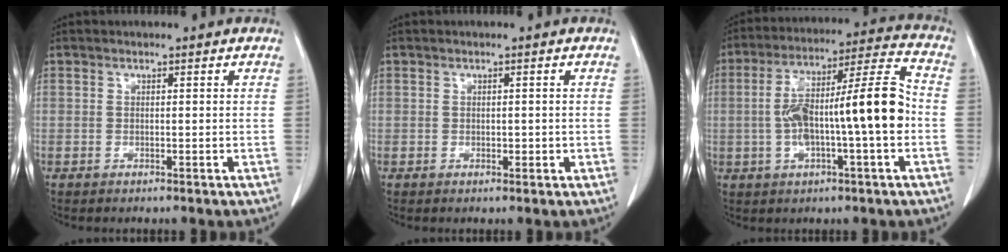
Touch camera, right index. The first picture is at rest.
{"total": 1.1, "force": [-0.1, 0.7, 0.8], "torque": [-0.010, -0.001, 0.000]}
{"total": 16.3, "force": [-1.7, 1.9, 16.1], "torque": [-0.272, 0.030, -0.027]}